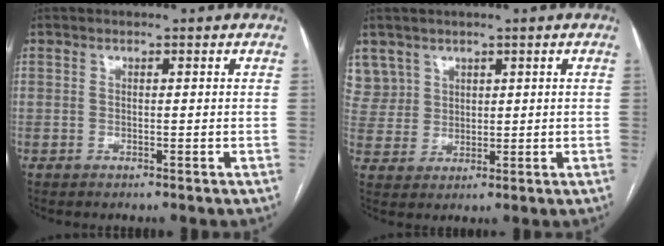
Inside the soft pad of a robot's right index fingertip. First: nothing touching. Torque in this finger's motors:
{"motor_torque": [-0.23, 0.28, -0.04, -0.01]}